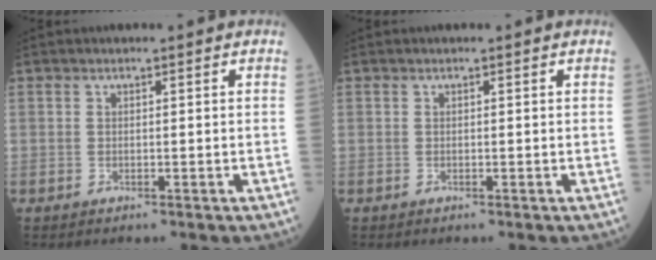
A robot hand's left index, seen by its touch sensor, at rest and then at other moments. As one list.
[{"total": 0.0}]